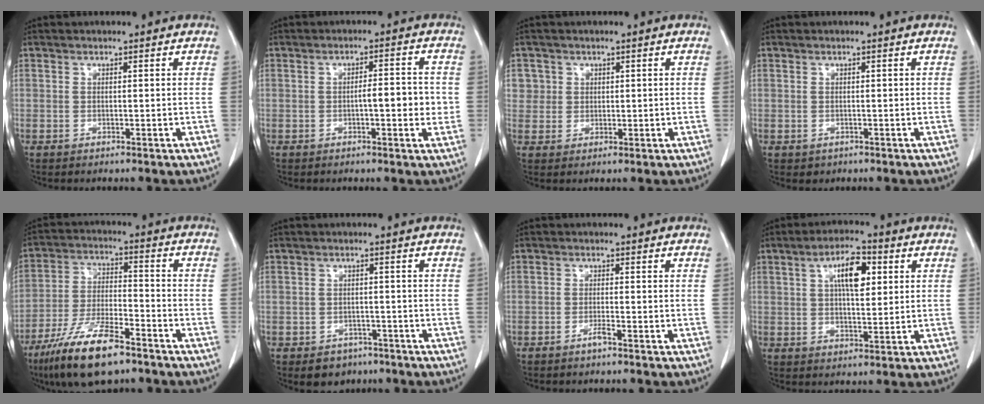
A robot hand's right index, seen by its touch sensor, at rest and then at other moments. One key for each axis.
{"total": 5.0, "fx": -0.6, "fy": 1.2, "fz": 4.8, "tx": -0.071, "ty": 0.006, "tz": -0.008}
{"total": 3.1, "fx": 1.1, "fy": 2.9, "fz": -0.2, "tx": 0.023, "ty": 0.002, "tz": 0.018}
{"total": 0.9, "fx": -0.2, "fy": 0.8, "fz": 0.1, "tx": -0.005, "ty": 0.003, "tz": 0.002}
{"total": 13.6, "fx": -9.4, "fy": 3.2, "fz": 9.4, "tx": -0.183, "ty": -0.020, "tz": -0.169}
{"total": 4.1, "fx": -2.6, "fy": 3.0, "fz": 0.7, "tx": -0.006, "ty": 0.009, "tz": -0.032}
{"total": 1.3, "fx": -1.0, "fy": -0.2, "fz": 0.9, "tx": -0.019, "ty": 0.000, "tz": -0.019}
{"total": 7.7, "fx": 2.5, "fy": 2.6, "fz": 6.8, "tx": -0.118, "ty": 0.011, "tz": 0.040}